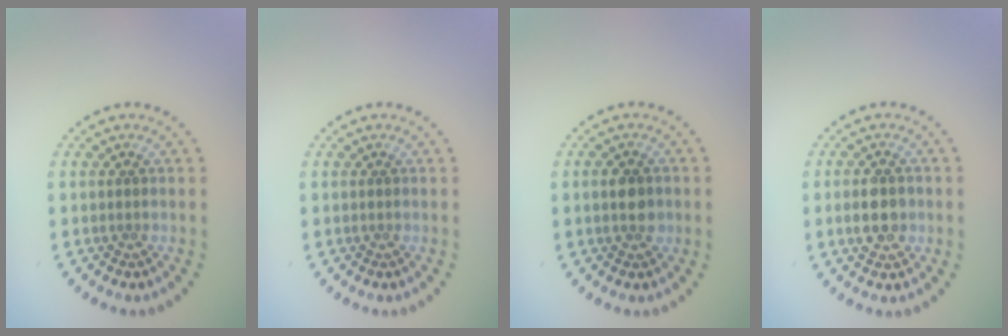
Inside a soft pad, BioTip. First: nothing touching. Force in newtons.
{"total": 0.0}
{"total": 2.6, "press": 2.6, "slide": 0.1}
{"total": 3.7, "press": 3.7, "slide": 0.2}